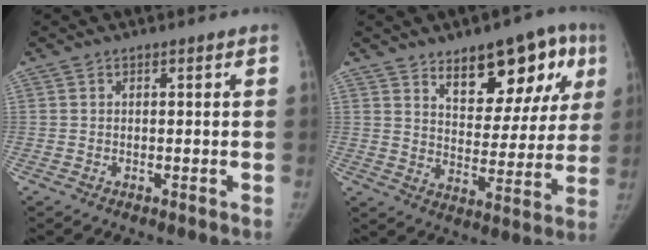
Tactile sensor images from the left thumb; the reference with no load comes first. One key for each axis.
{"total": 16.3, "fx": 8.6, "fy": 8.1, "fz": 11.3, "tx": -0.093, "ty": -0.037, "tz": 0.124}